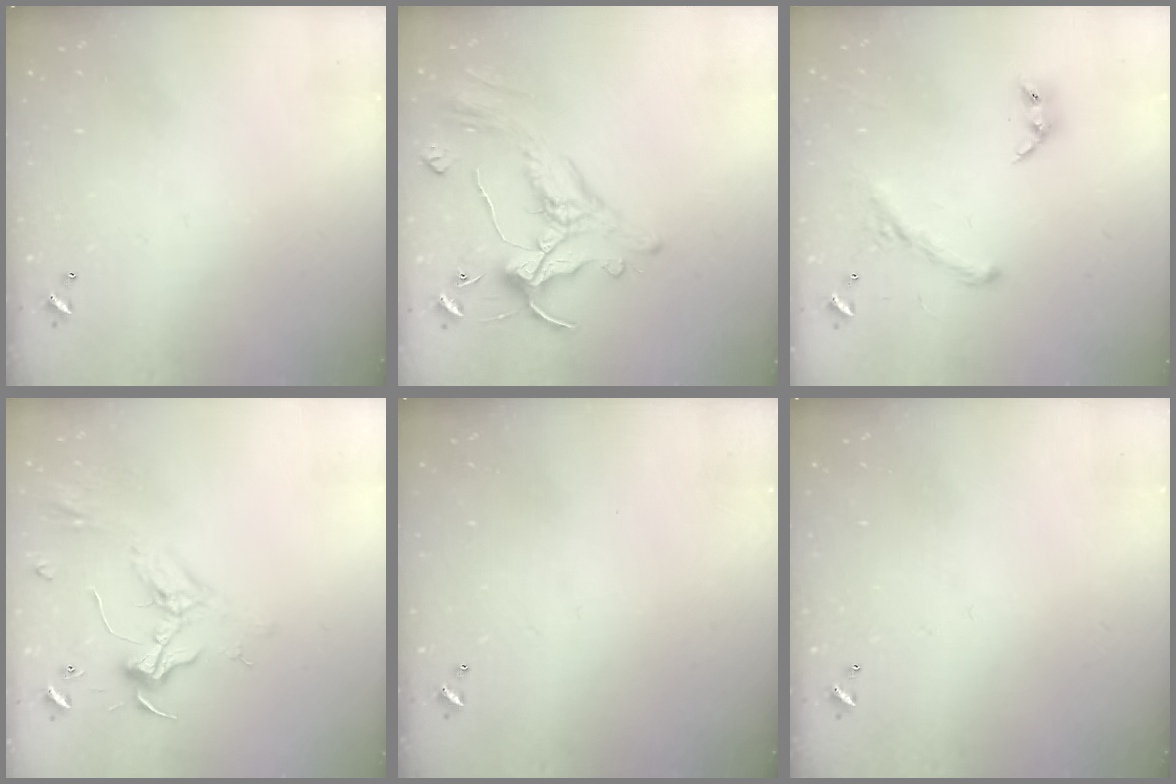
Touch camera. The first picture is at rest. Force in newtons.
{"total": 2.5, "press": 2.2, "slide": 1.2}
{"total": 1.6, "press": 1.1, "slide": 1.2}
{"total": 2.3, "press": 2.1, "slide": 0.9}
{"total": 0.0}
{"total": 0.0}